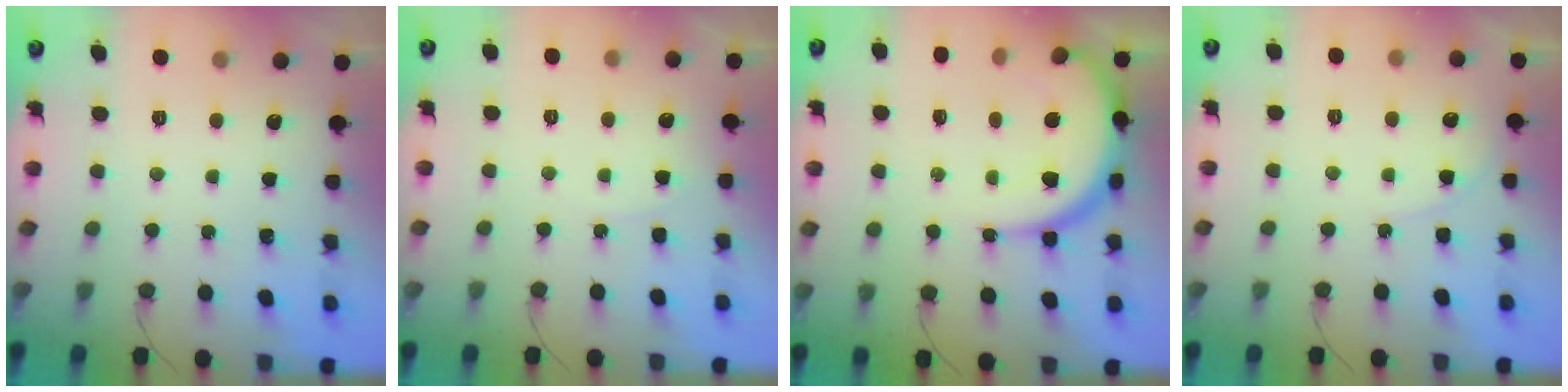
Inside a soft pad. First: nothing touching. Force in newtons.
{"total": 5.2, "press": 5.2, "slide": 0.5}
{"total": 12.4, "press": 12.4, "slide": 1.2}
{"total": 4.5, "press": 4.5, "slide": 0.7}